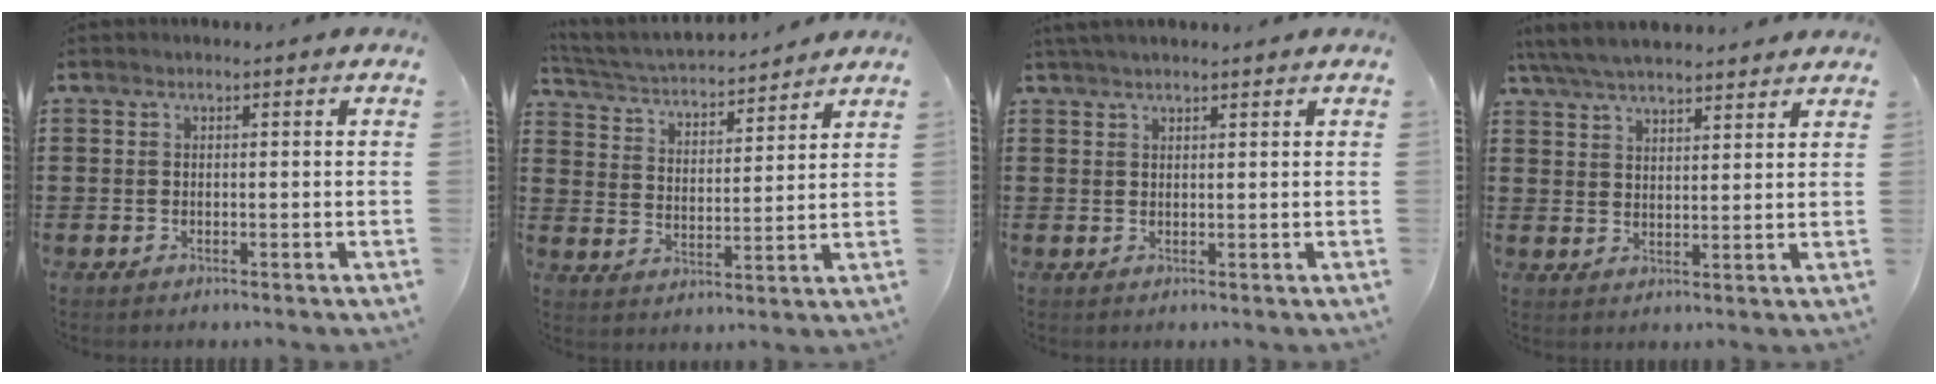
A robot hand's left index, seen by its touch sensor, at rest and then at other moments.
{"total": 3.8, "force": [3.7, 0.4, 0.8], "torque": [-0.038, -0.026, 0.058]}
{"total": 1.7, "force": [1.6, 0.2, 0.6], "torque": [-0.015, 0.001, 0.030]}
{"total": 5.9, "force": [5.5, 0.8, 1.9], "torque": [-0.054, -0.015, 0.102]}